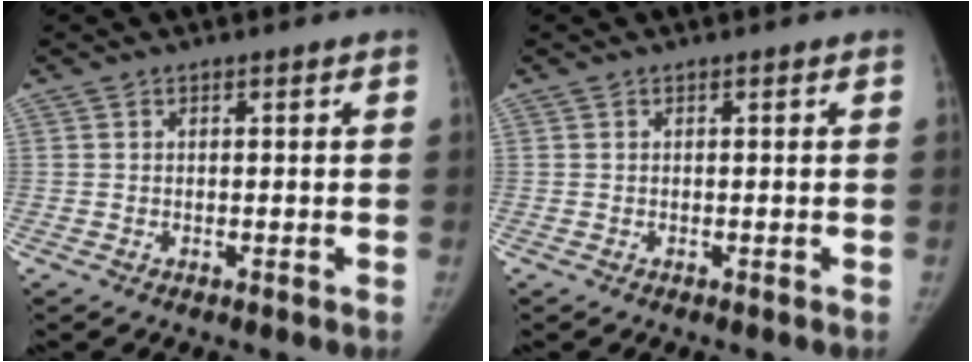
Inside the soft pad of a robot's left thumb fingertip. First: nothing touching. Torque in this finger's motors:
{"motor_torque": [0.01, 0.00, 0.19, 0.00, 0.00]}